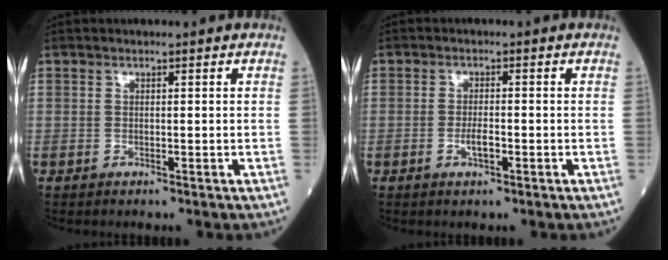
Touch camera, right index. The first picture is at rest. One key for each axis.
{"total": 2.4, "fx": -0.9, "fy": 0.5, "fz": 2.2, "tx": -0.042, "ty": 0.000, "tz": -0.015}